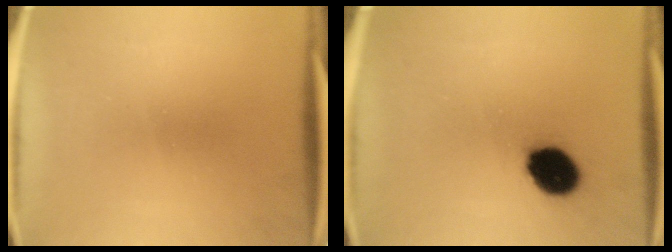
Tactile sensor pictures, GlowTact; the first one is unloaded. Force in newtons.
{"total": 11.1}